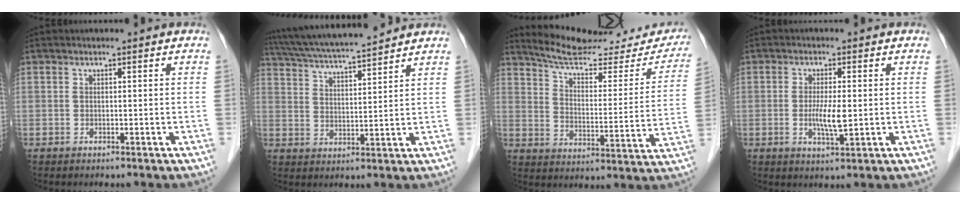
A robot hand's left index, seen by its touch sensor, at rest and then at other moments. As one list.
[{"total": 13.8, "force": [12.5, 0.5, 5.9], "torque": [-0.115, 0.022, 0.206]}, {"total": 18.8, "force": [17.6, 3.6, 5.6], "torque": [-0.061, -0.050, 0.216]}, {"total": 4.2, "force": [-0.4, 0.6, 4.1], "torque": [-0.083, -0.010, -0.007]}]